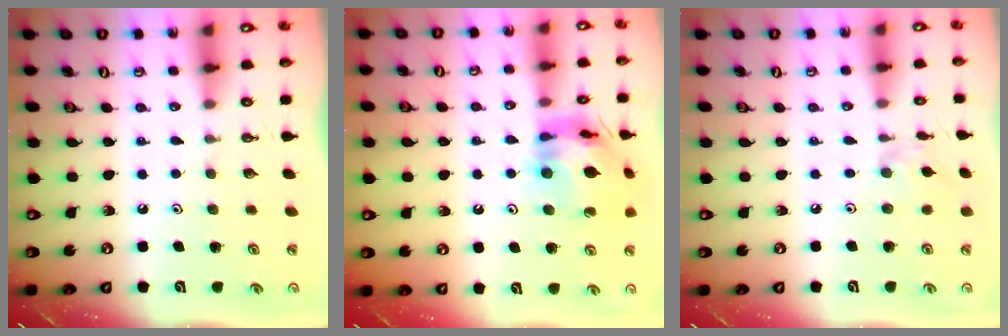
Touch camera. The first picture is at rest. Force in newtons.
{"total": 15.1, "press": 15.0, "slide": 1.6}
{"total": 2.4, "press": 2.4, "slide": 0.4}